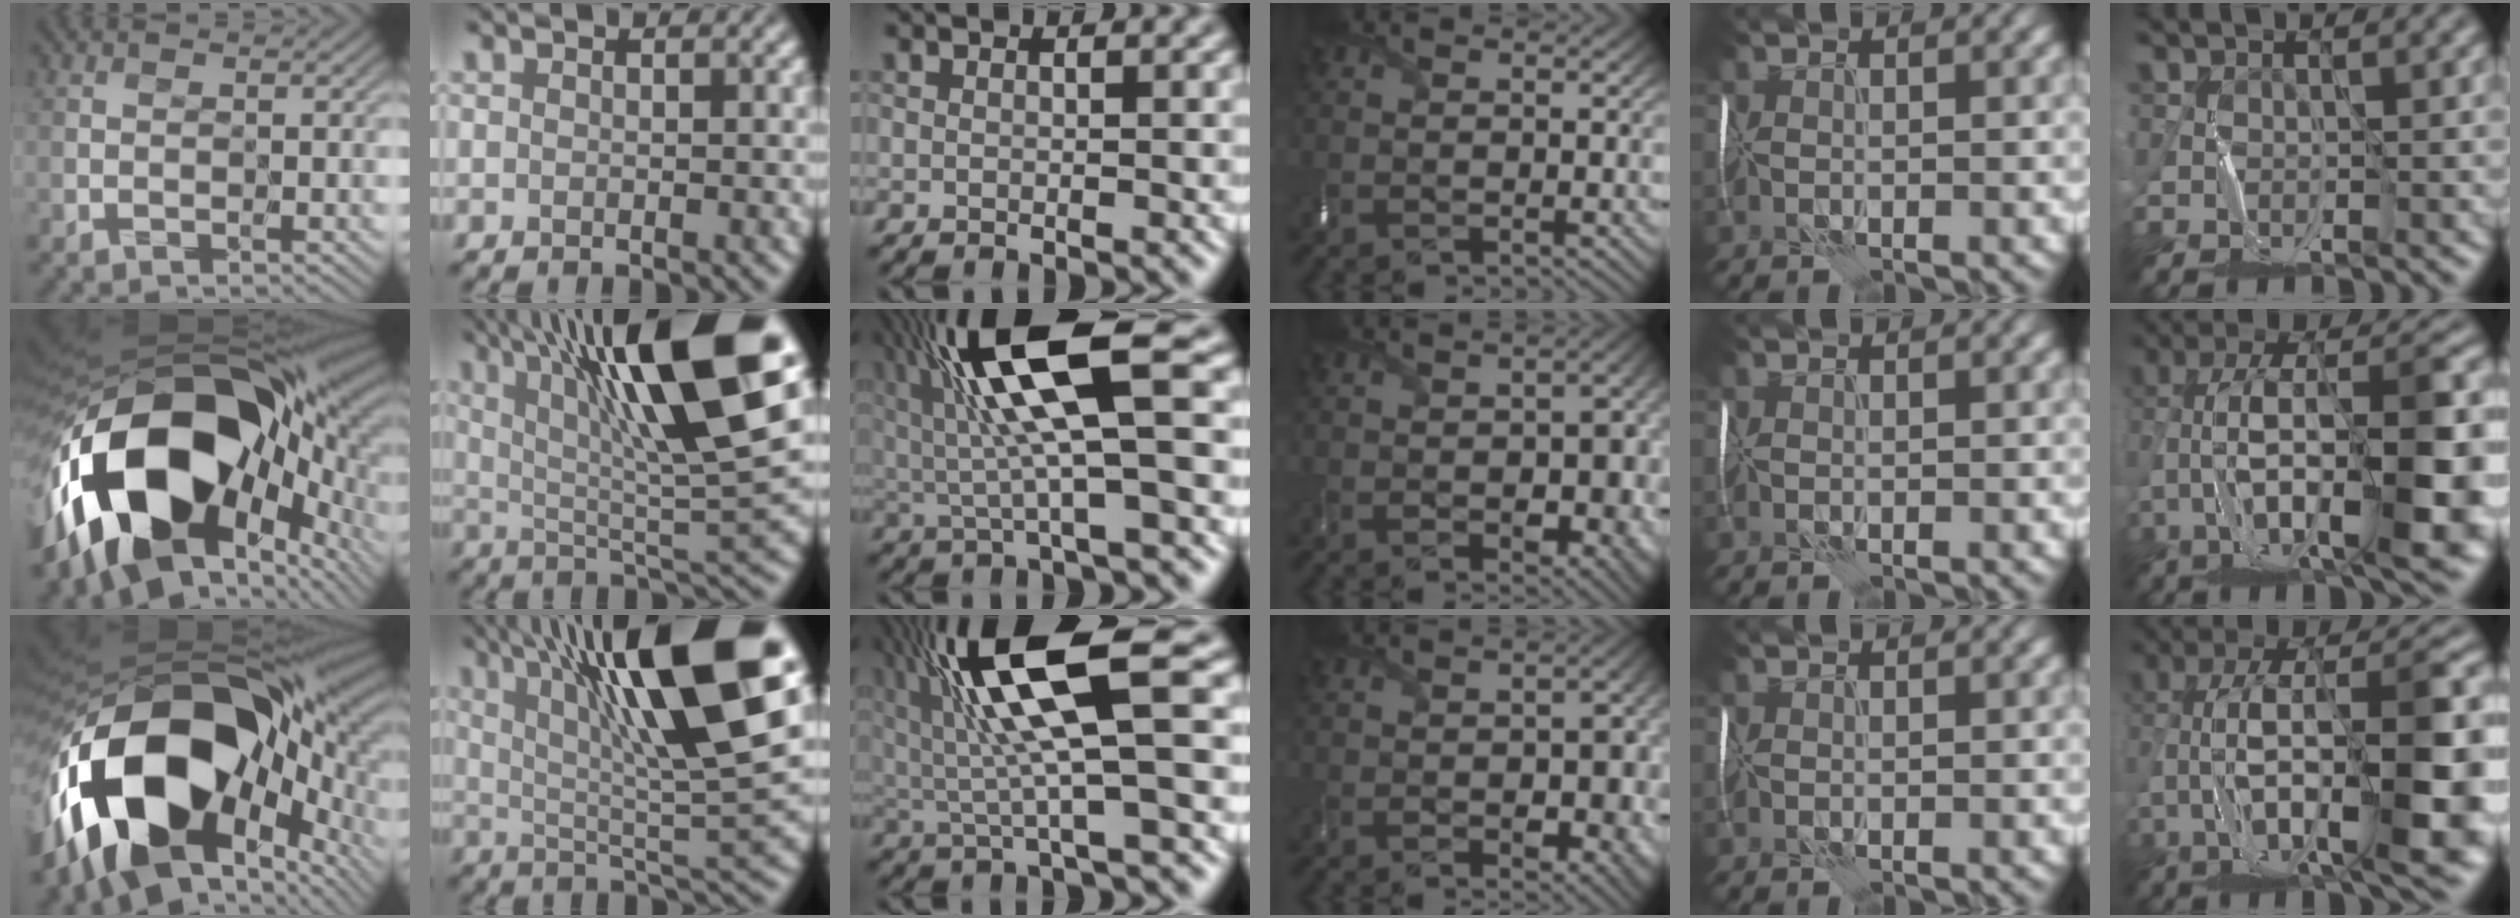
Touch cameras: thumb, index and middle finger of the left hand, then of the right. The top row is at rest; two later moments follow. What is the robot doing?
{"motion": "wrap", "object": "thread"}